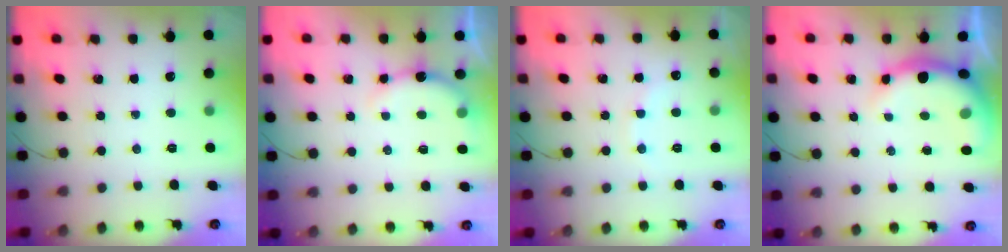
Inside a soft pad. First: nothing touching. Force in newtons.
{"total": 4.8, "press": 4.8, "slide": 0.8}
{"total": 7.3, "press": 7.2, "slide": 1.4}
{"total": 7.7, "press": 7.5, "slide": 1.6}